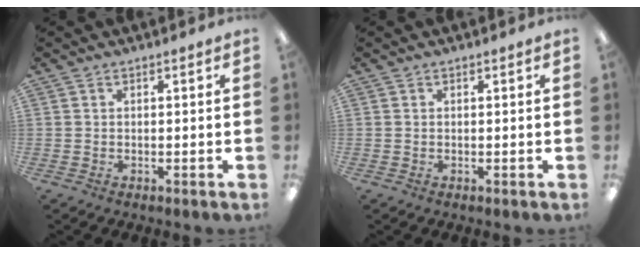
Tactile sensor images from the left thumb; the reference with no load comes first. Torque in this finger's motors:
{"motor_torque": [-0.10, -0.01, -0.38, 0.10, 0.00]}